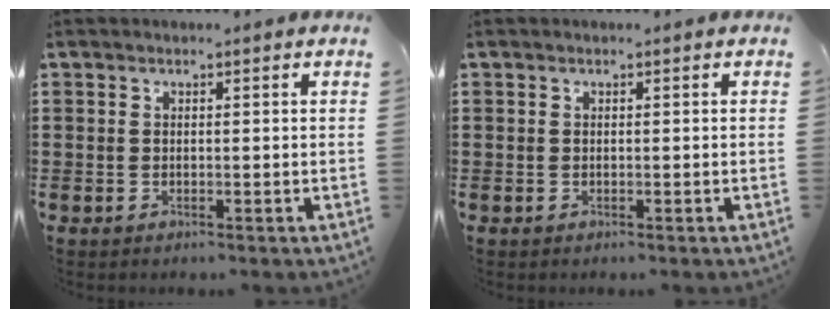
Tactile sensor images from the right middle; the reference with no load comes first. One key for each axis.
{"total": 0.0}